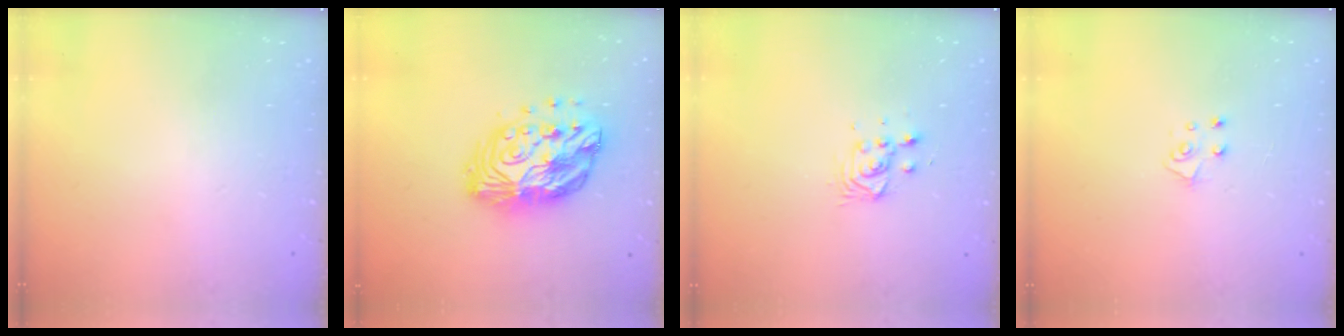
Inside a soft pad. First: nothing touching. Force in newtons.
{"total": 15.7, "press": 15.6, "slide": 1.2}
{"total": 3.9, "press": 3.8, "slide": 0.6}
{"total": 5.1, "press": 5.1, "slide": 0.5}